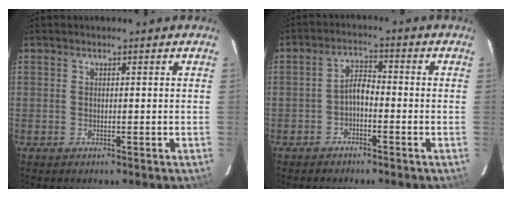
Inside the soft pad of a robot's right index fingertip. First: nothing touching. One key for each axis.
{"total": 3.0, "fx": -1.8, "fy": 1.3, "fz": 2.0, "tx": -0.042, "ty": 0.013, "tz": -0.033}